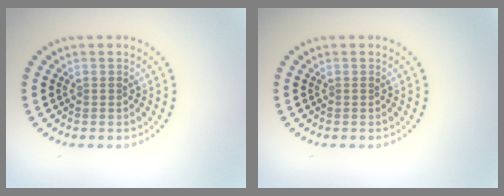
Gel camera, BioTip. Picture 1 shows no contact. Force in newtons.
{"total": 0.0}